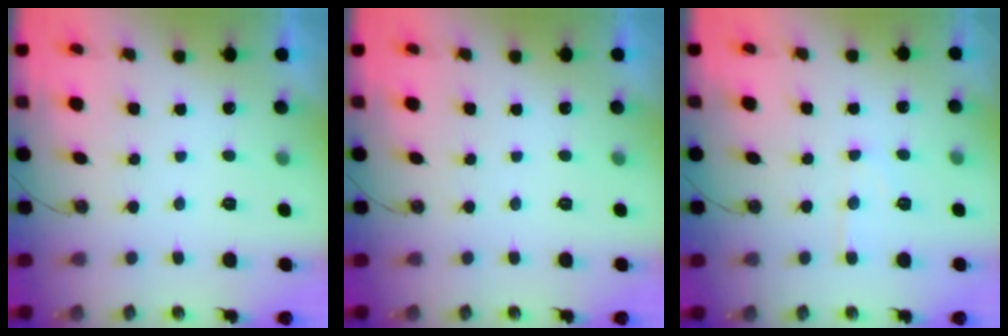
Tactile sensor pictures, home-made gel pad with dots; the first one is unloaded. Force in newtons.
{"total": 0.0}
{"total": 6.7, "press": 6.7, "slide": 0.4}